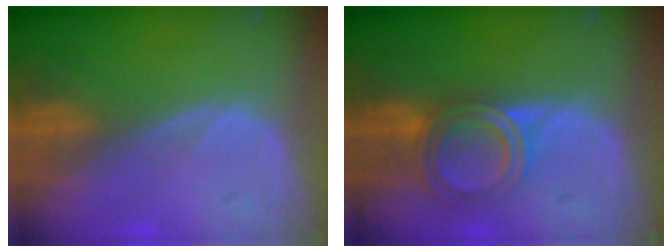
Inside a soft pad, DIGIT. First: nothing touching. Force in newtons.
{"total": 6.2, "press": 5.2, "slide": 3.3}